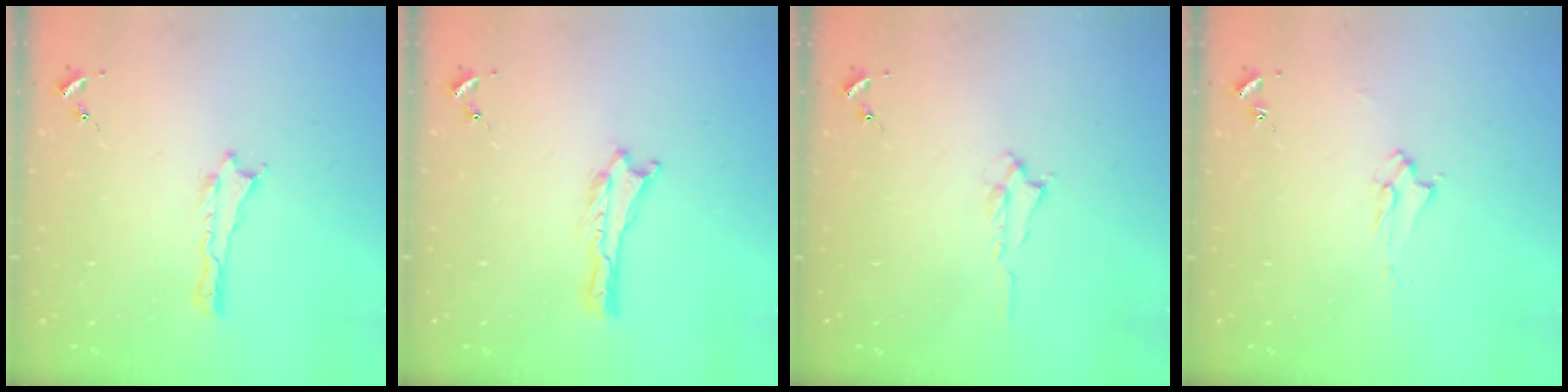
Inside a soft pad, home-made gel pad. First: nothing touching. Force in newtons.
{"total": 0.0}
{"total": 0.7, "press": 0.6, "slide": 0.2}
{"total": 1.9, "press": 1.9, "slide": 0.3}